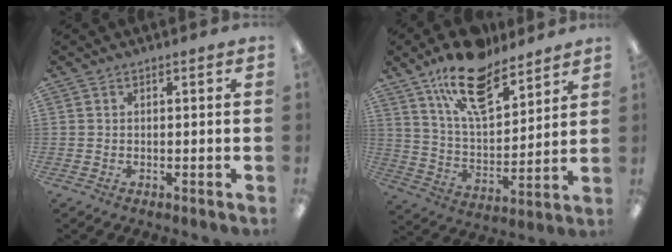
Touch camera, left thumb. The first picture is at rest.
{"total": 17.5, "force": [12.6, 7.2, 9.8], "torque": [-0.167, -0.063, 0.218]}